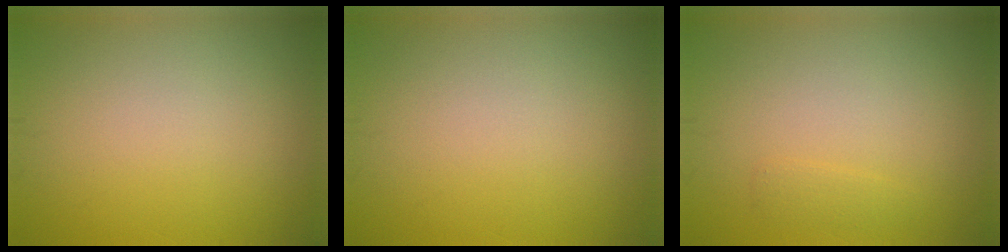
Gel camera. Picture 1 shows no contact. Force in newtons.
{"total": 0.0}
{"total": 0.8, "press": 0.8, "slide": 0.0}